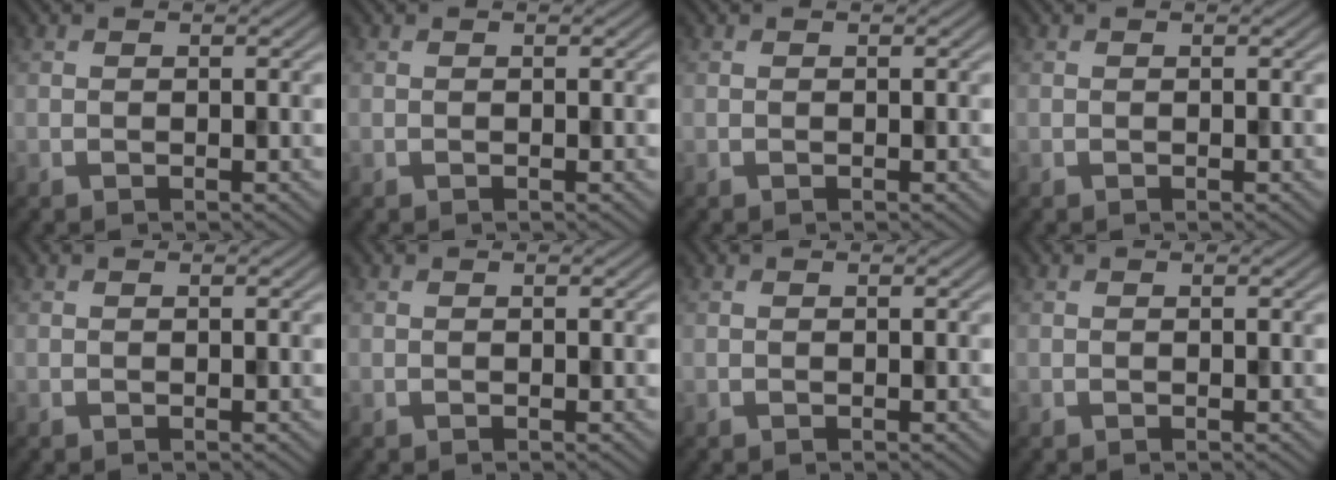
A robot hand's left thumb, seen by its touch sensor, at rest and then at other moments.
{"total": 0.0}
{"total": 0.0}
{"total": 0.0}
{"total": 0.0}
{"total": 0.0}
{"total": 0.0}
{"total": 0.0}